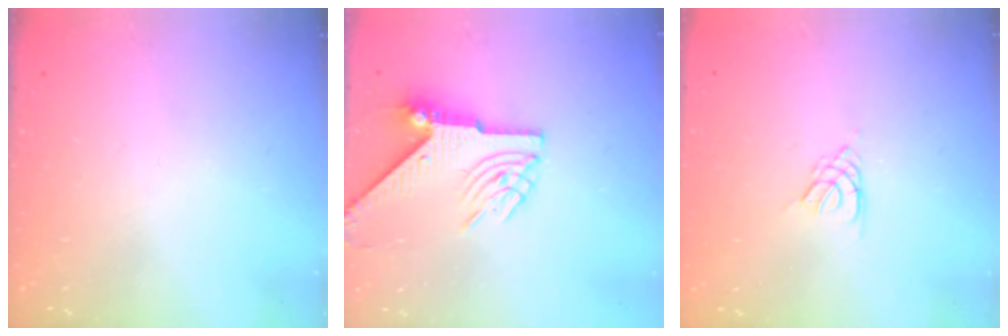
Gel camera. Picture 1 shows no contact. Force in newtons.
{"total": 7.9, "press": 7.9, "slide": 1.0}
{"total": 2.1, "press": 2.1, "slide": 0.4}